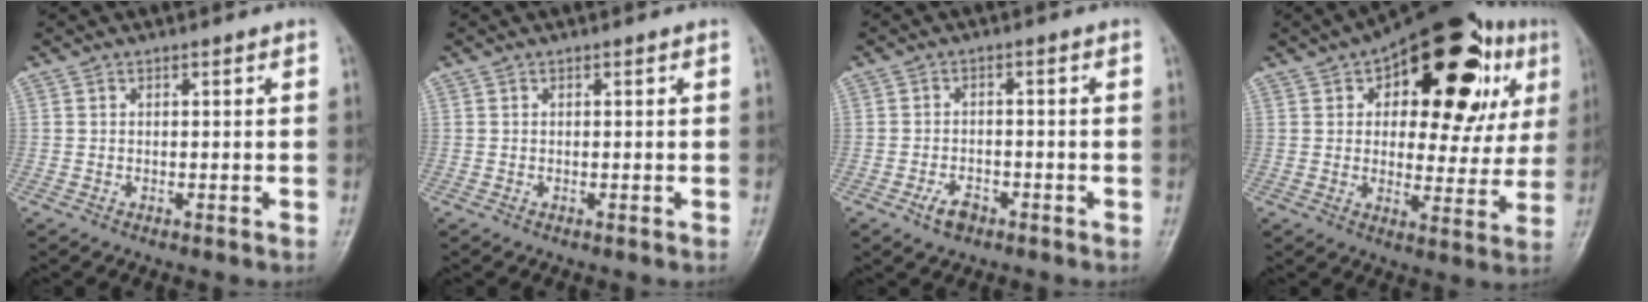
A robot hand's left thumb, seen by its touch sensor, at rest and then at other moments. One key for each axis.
{"total": 0.0}
{"total": 3.5, "fx": -2.2, "fy": 2.0, "fz": 1.8, "tx": -0.028, "ty": 0.012, "tz": -0.037}
{"total": 25.8, "fx": 9.7, "fy": 12.9, "fz": 20.1, "tx": -0.228, "ty": 0.015, "tz": 0.133}